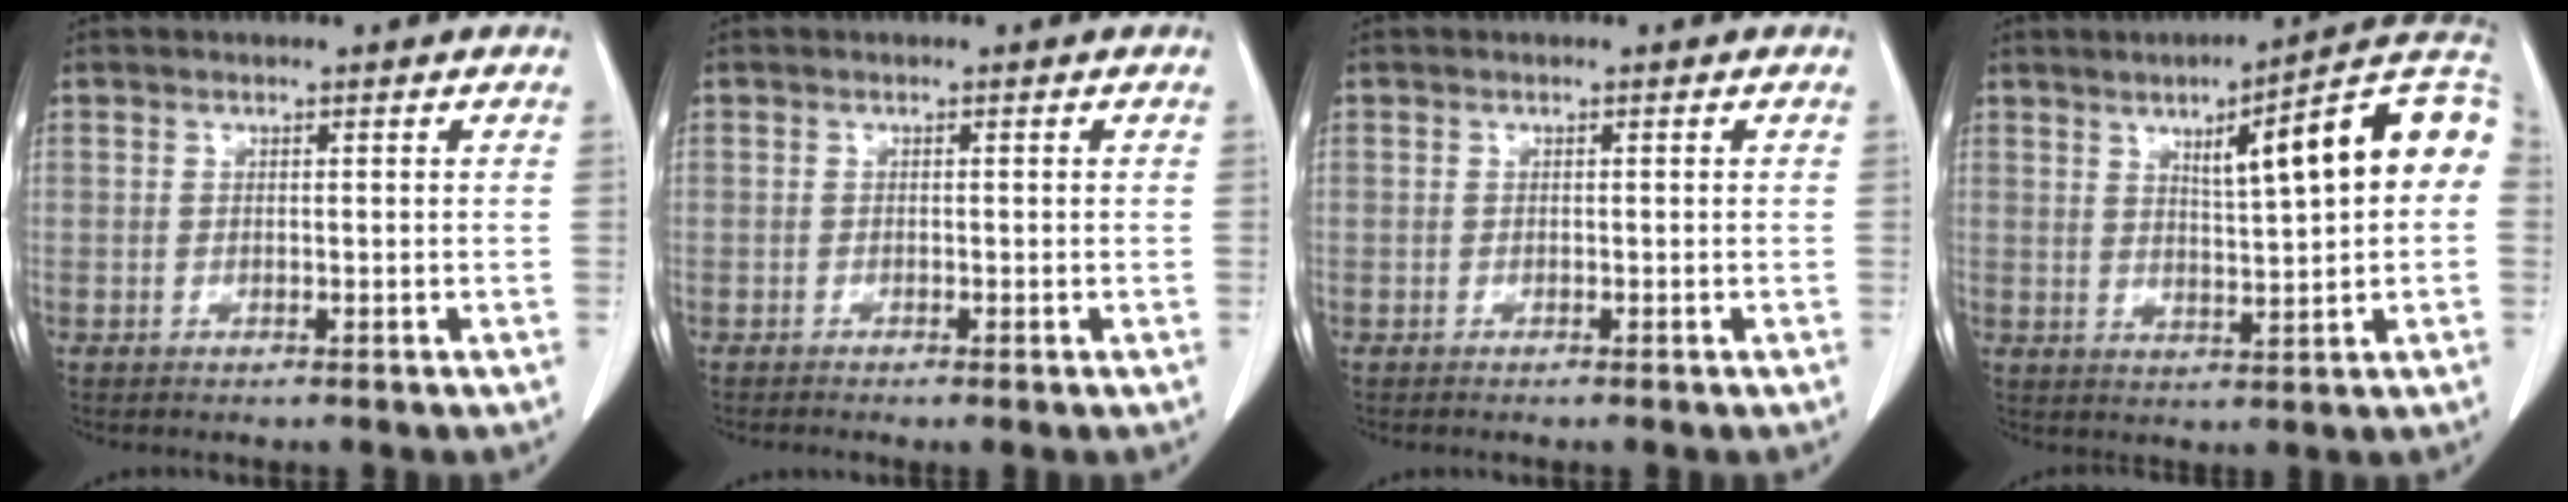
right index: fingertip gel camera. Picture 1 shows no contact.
{"total": 0.8, "force": [-0.6, 0.0, 0.6], "torque": [-0.015, -0.002, -0.011]}
{"total": 0.0}
{"total": 14.6, "force": [3.5, 1.7, 14.1], "torque": [-0.196, 0.031, 0.045]}